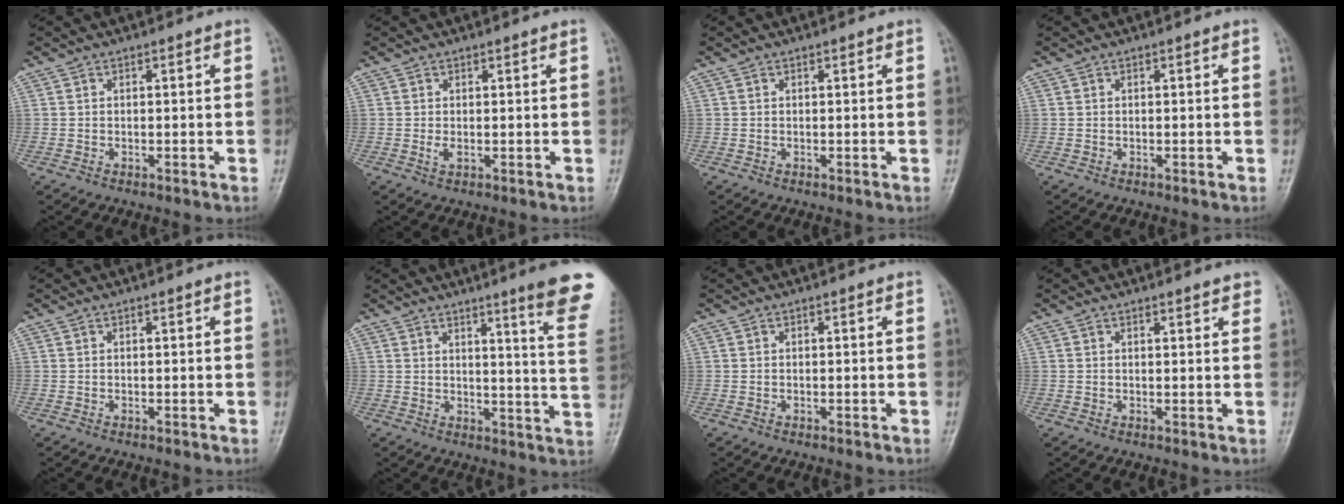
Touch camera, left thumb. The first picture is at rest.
{"total": 1.3, "force": [0.3, 0.6, 1.1], "torque": [-0.020, -0.002, 0.008]}
{"total": 0.0}
{"total": 0.0}
{"total": 0.0}
{"total": 14.7, "force": [10.1, 0.2, 10.7], "torque": [-0.116, -0.069, 0.112]}
{"total": 0.0}
{"total": 1.9, "force": [1.7, 0.5, 0.8], "torque": [-0.001, -0.005, 0.019]}